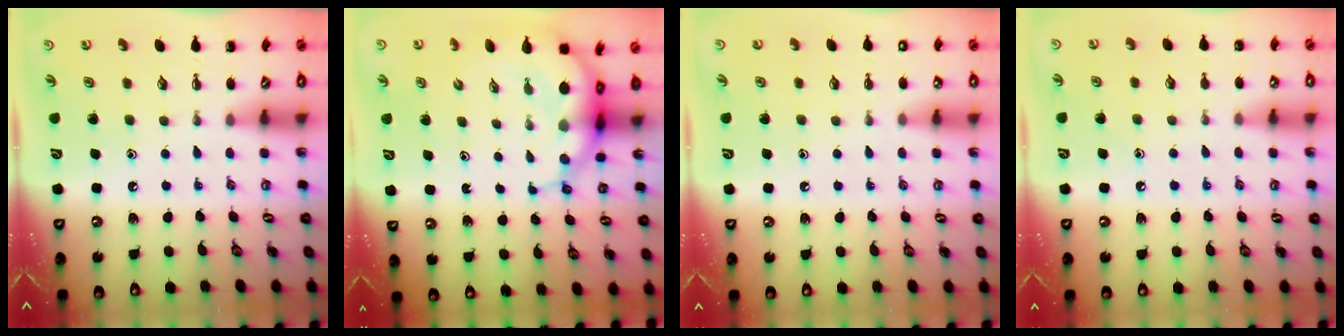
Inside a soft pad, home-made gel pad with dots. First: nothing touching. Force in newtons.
{"total": 8.3, "press": 7.9, "slide": 2.3}
{"total": 1.8, "press": 1.8, "slide": 0.3}
{"total": 5.4, "press": 5.2, "slide": 1.7}